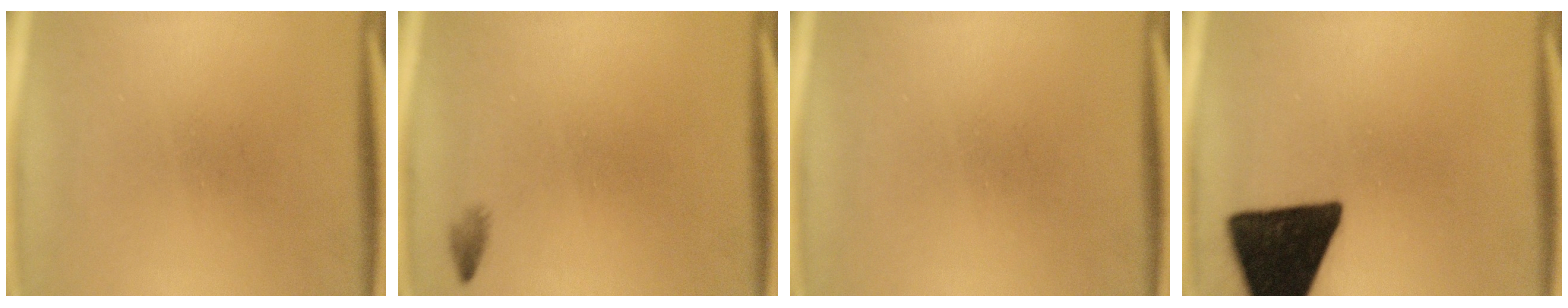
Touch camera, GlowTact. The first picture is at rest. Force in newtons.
{"total": 0.8}
{"total": 0.0}
{"total": 18.8}